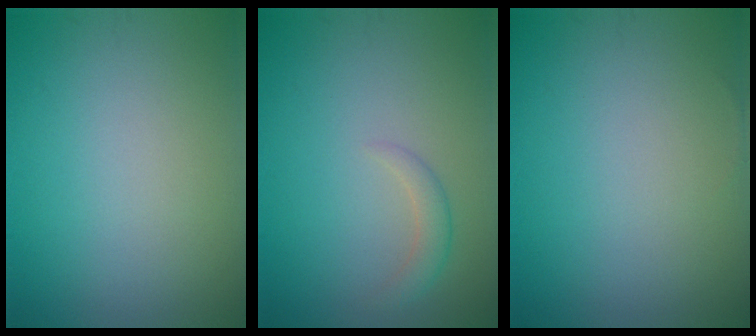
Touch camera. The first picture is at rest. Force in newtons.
{"total": 1.5, "press": 1.5, "slide": 0.1}
{"total": 0.0}